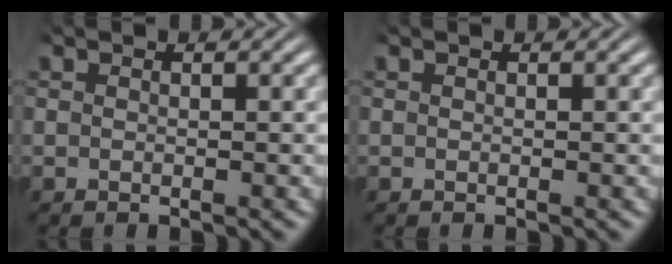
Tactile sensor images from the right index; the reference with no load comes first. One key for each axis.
{"total": 0.0}